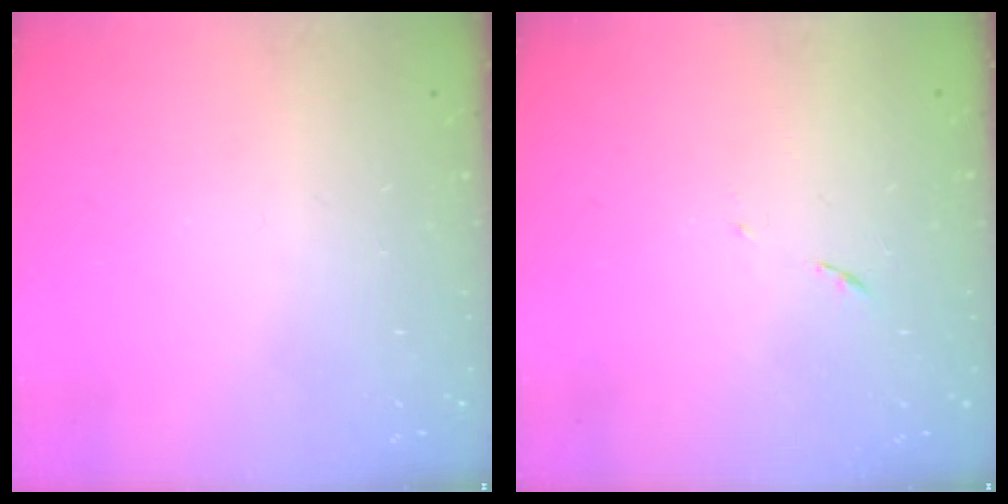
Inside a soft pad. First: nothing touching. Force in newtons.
{"total": 5.6, "press": 5.6, "slide": 0.4}